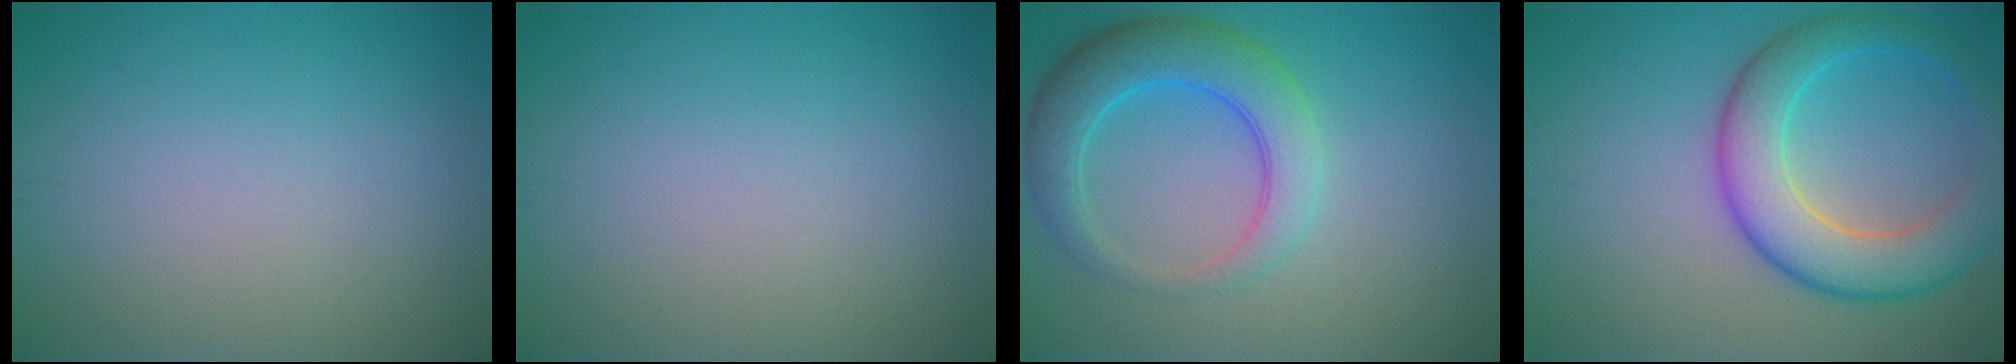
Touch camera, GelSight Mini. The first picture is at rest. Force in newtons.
{"total": 0.0}
{"total": 5.6, "press": 5.6, "slide": 0.2}
{"total": 7.0, "press": 7.0, "slide": 0.1}